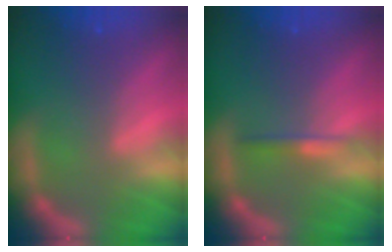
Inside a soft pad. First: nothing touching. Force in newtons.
{"total": 1.4}